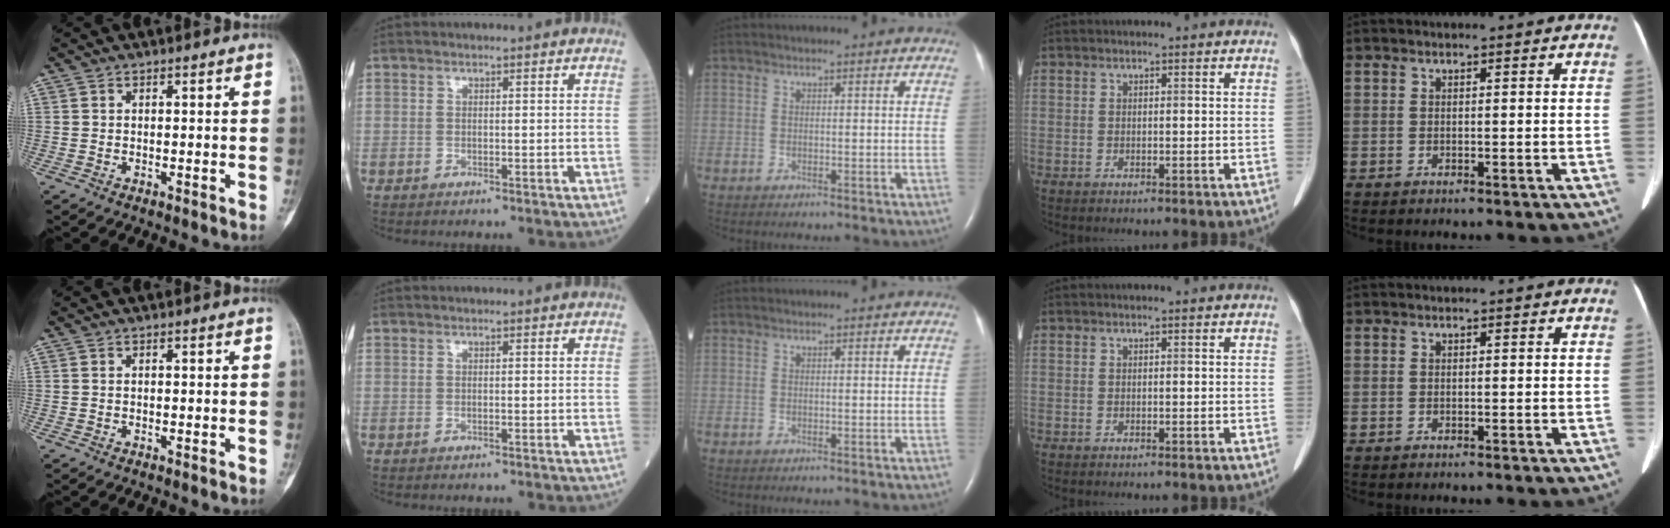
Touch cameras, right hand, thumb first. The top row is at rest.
{}